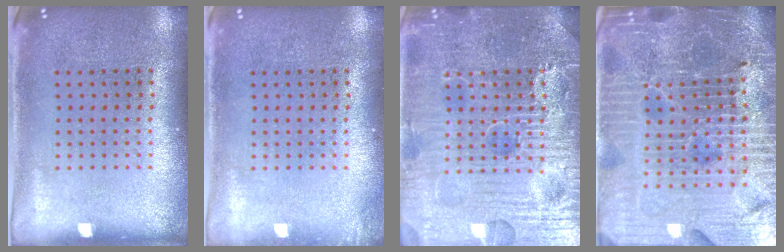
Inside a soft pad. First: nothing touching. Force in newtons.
{"total": 0.7, "press": 0.7, "slide": 0.1}
{"total": 7.6, "press": 7.6, "slide": 0.9}
{"total": 6.1, "press": 5.5, "slide": 2.5}